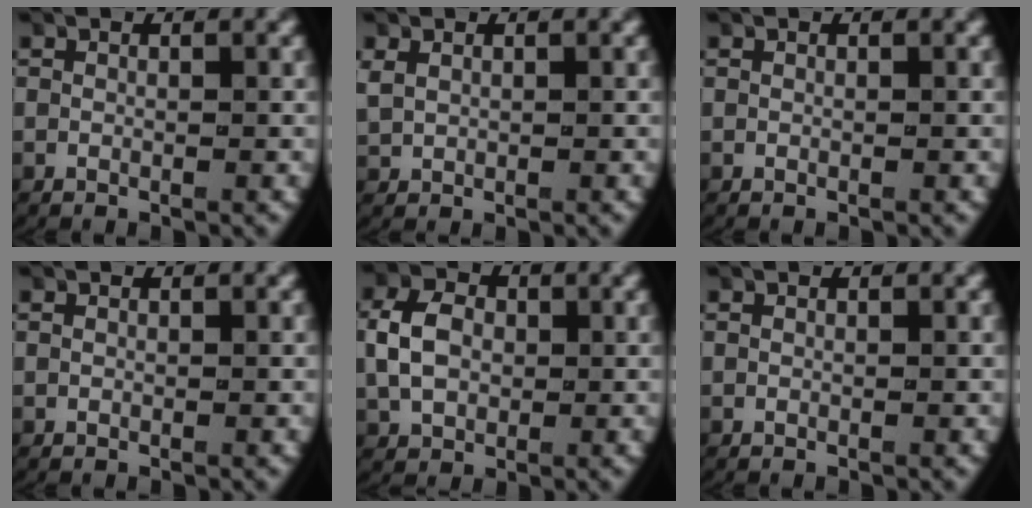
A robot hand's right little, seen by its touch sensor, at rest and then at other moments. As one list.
[{"total": 1.4, "force": [0.5, 1.1, 0.7], "torque": [-0.024, 0.002, 0.019]}, {"total": 0.0}, {"total": 0.0}, {"total": 4.3, "force": [0.4, 3.3, 2.7], "torque": [-0.055, 0.004, 0.010]}, {"total": 0.0}]